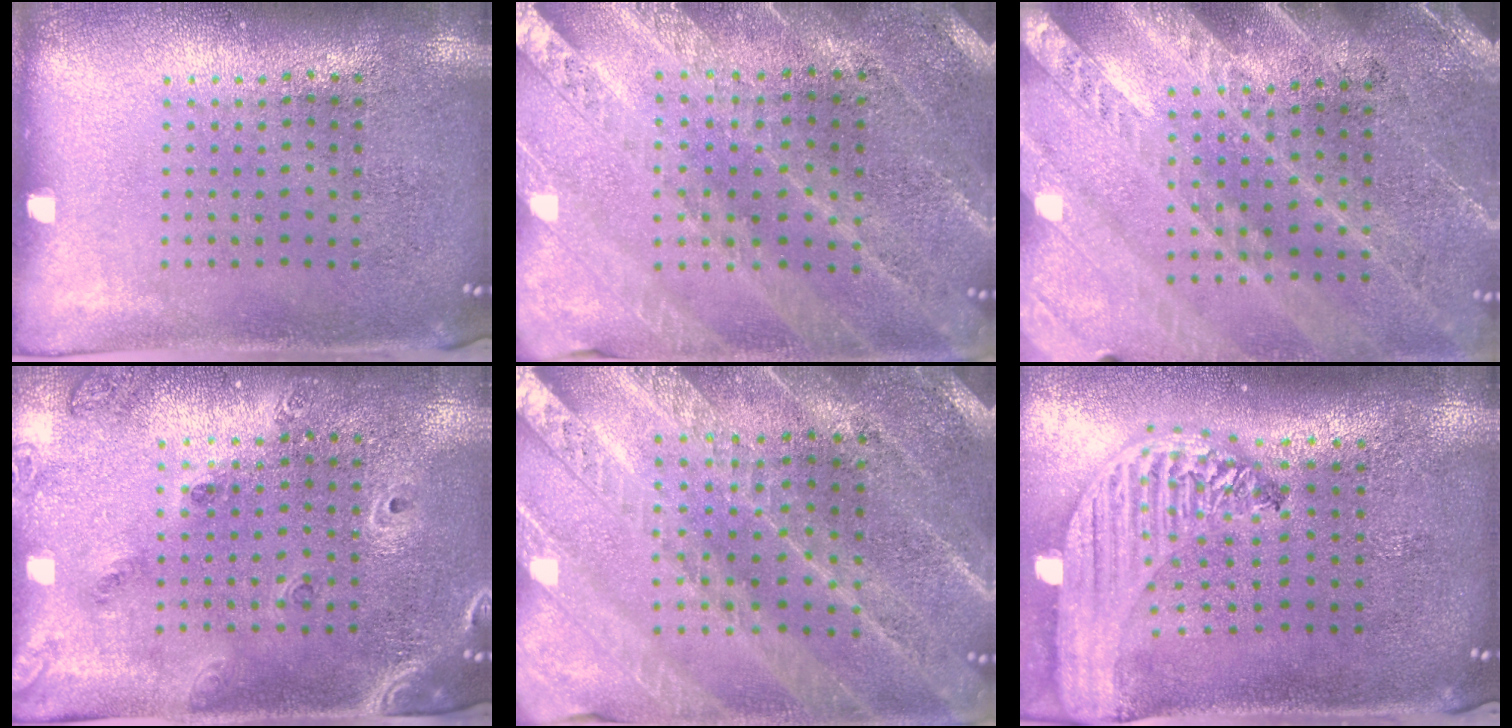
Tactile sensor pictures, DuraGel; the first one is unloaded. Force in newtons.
{"total": 1.3, "press": 1.3, "slide": 0.2}
{"total": 3.0, "press": 2.7, "slide": 1.2}
{"total": 1.5, "press": 1.5, "slide": 0.4}
{"total": 2.3, "press": 2.3, "slide": 0.3}
{"total": 3.1, "press": 2.4, "slide": 1.9}